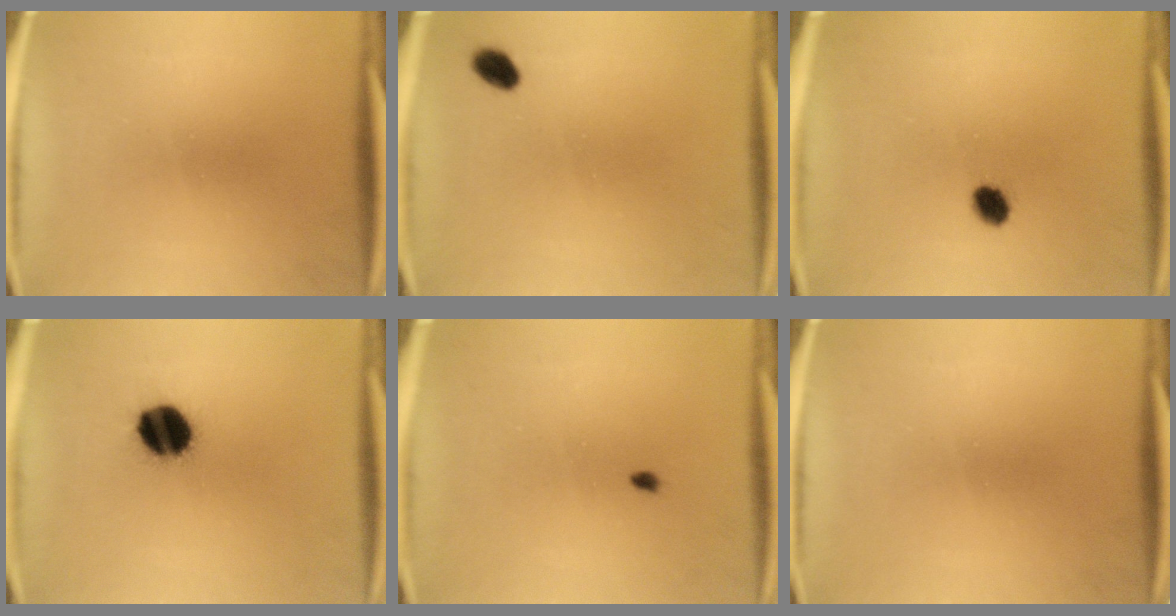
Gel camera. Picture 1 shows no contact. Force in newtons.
{"total": 2.8}
{"total": 3.5}
{"total": 12.1}
{"total": 1.4}
{"total": 0.0}